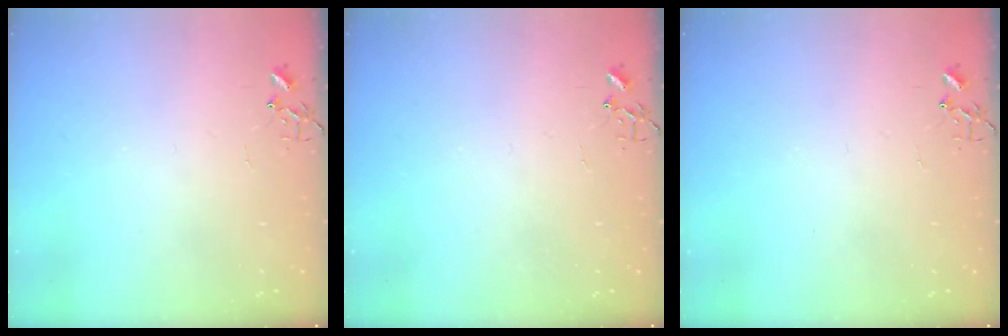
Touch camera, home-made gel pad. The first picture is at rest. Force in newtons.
{"total": 0.0}
{"total": 0.0}